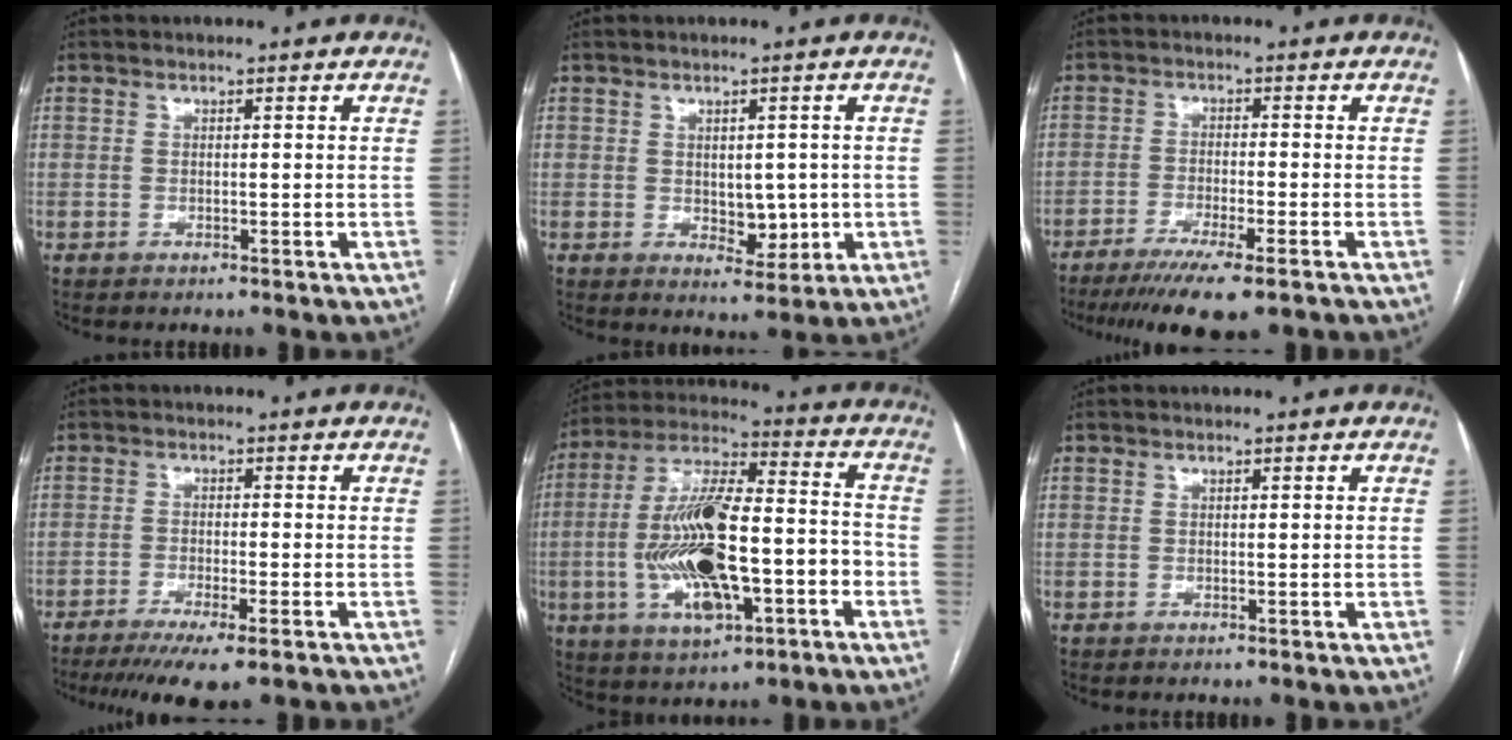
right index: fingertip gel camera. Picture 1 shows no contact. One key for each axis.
{"total": 4.7, "fx": -0.2, "fy": 2.8, "fz": 3.7, "tx": -0.045, "ty": -0.001, "tz": 0.009}
{"total": 10.5, "fx": -7.7, "fy": 1.0, "fz": 7.1, "tx": -0.105, "ty": -0.022, "tz": -0.118}
{"total": 8.7, "fx": -6.3, "fy": 0.9, "fz": 5.9, "tx": -0.088, "ty": -0.018, "tz": -0.098}
{"total": 19.2, "fx": -4.9, "fy": 5.9, "fz": 17.6, "tx": -0.347, "ty": 0.013, "tz": -0.077}
{"total": 0.0}